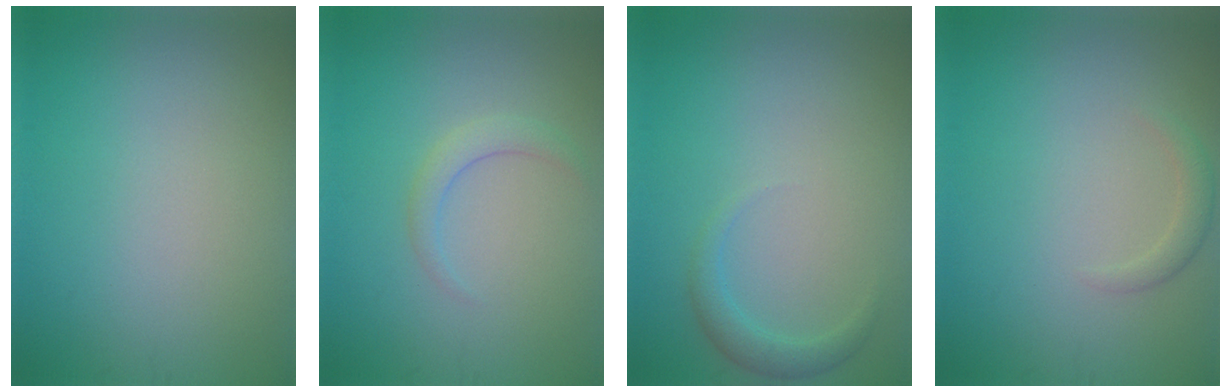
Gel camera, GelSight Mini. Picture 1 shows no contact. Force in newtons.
{"total": 1.6, "press": 1.6, "slide": 0.1}
{"total": 1.7, "press": 1.7, "slide": 0.1}
{"total": 1.2, "press": 1.2, "slide": 0.0}